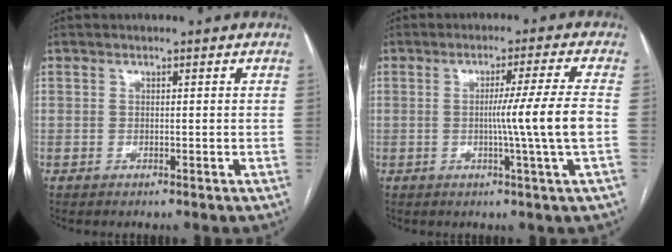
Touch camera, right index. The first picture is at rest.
{"total": 8.0, "force": [-0.9, -2.5, 7.5], "torque": [-0.116, -0.006, -0.008]}